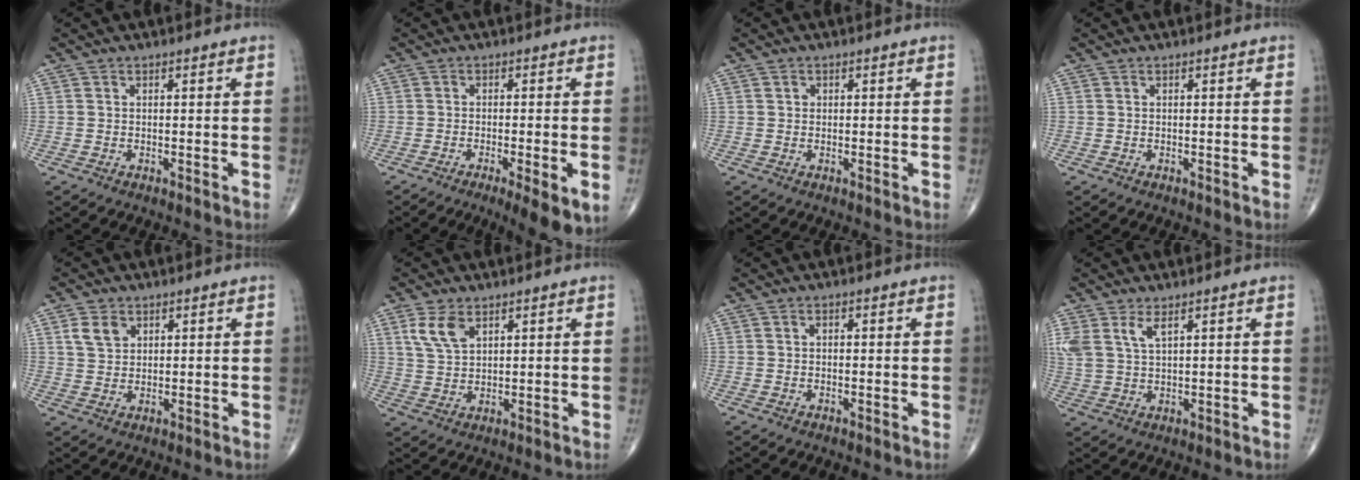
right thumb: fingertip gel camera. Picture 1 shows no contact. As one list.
[{"total": 7.6, "force": [-3.2, 1.5, 6.7], "torque": [-0.097, -0.011, -0.047]}, {"total": 0.8, "force": [0.2, 0.7, 0.2], "torque": [0.000, 0.001, 0.003]}, {"total": 0.0}, {"total": 4.4, "force": [2.0, 3.2, 2.3], "torque": [-0.032, -0.005, 0.043]}, {"total": 5.8, "force": [3.0, 3.2, 3.8], "torque": [-0.071, -0.008, 0.066]}, {"total": 0.7, "force": [0.1, 0.5, 0.5], "torque": [-0.006, 0.002, 0.000]}, {"total": 5.9, "force": [3.1, 2.6, 4.3], "torque": [-0.099, -0.005, 0.071]}]